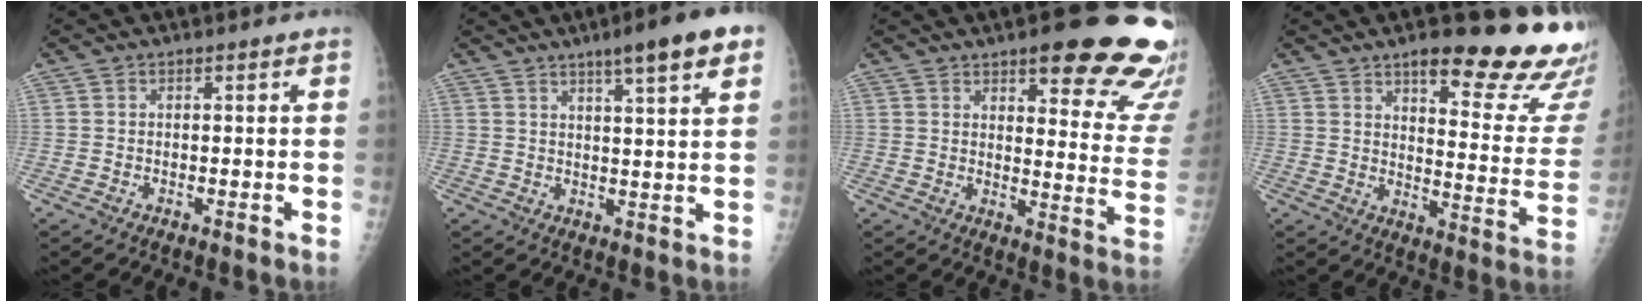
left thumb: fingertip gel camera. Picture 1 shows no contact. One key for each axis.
{"total": 10.2, "fx": 5.9, "fy": 1.4, "fz": 8.2, "tx": -0.109, "ty": -0.015, "tz": 0.079}
{"total": 22.1, "fx": 14.5, "fy": 6.5, "fz": 15.4, "tx": -0.146, "ty": -0.074, "tz": 0.171}
{"total": 23.3, "fx": 15.6, "fy": 6.2, "fz": 16.1, "tx": -0.163, "ty": -0.088, "tz": 0.199}